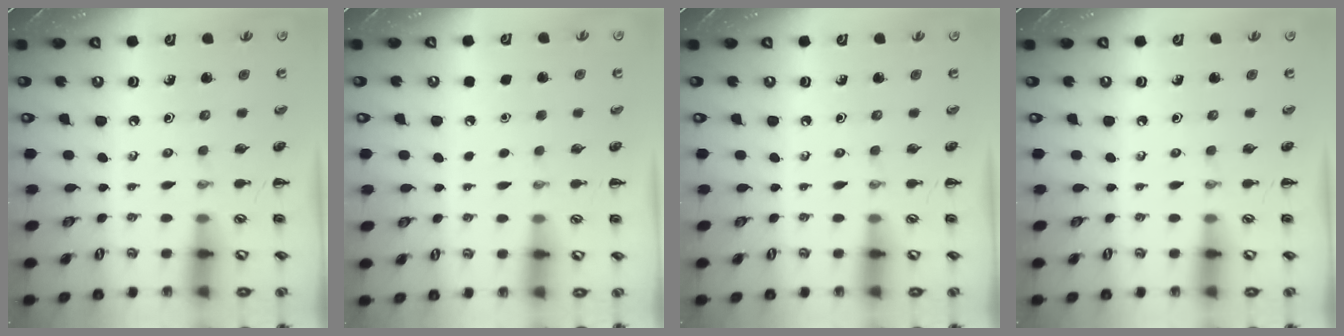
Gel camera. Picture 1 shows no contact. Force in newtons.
{"total": 1.7, "press": 1.7, "slide": 0.1}
{"total": 0.0}
{"total": 0.0}